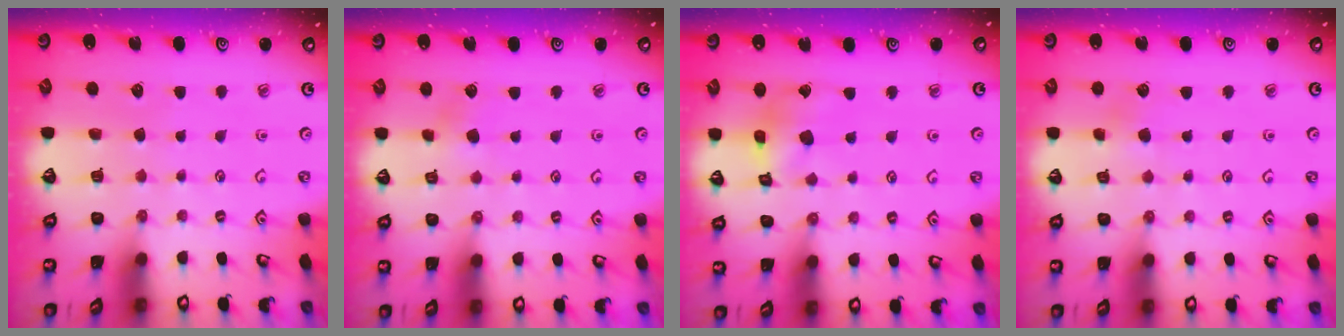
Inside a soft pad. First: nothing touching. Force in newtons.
{"total": 2.8, "press": 2.8, "slide": 0.6}
{"total": 9.0, "press": 9.0, "slide": 1.1}
{"total": 3.2, "press": 3.2, "slide": 0.3}